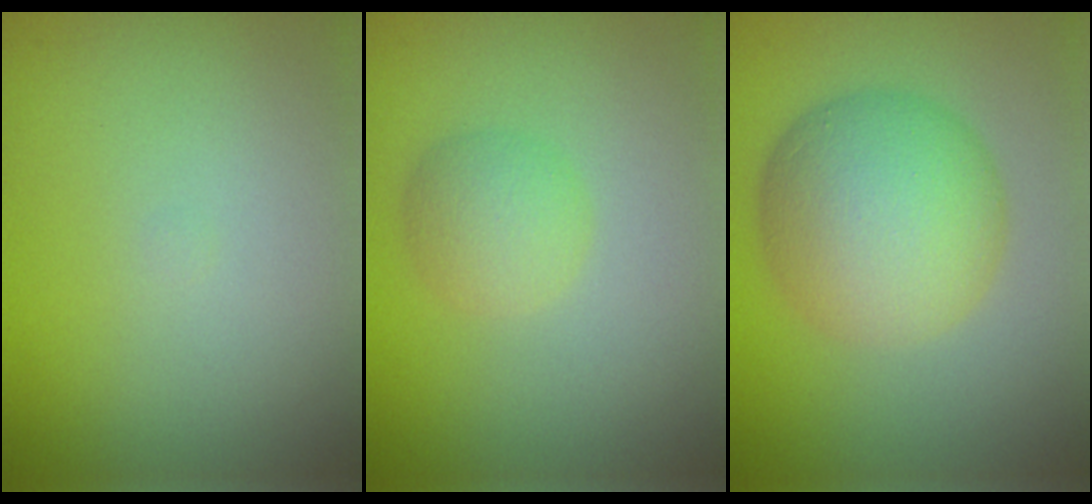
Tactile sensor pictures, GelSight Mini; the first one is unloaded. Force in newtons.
{"total": 2.6, "press": 2.6, "slide": 0.1}
{"total": 7.9, "press": 7.9, "slide": 0.1}